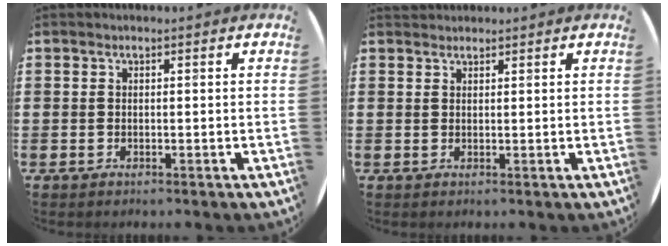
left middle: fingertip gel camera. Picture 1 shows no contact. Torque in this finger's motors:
{"motor_torque": [0.00, -0.81, 0.00, 0.00]}